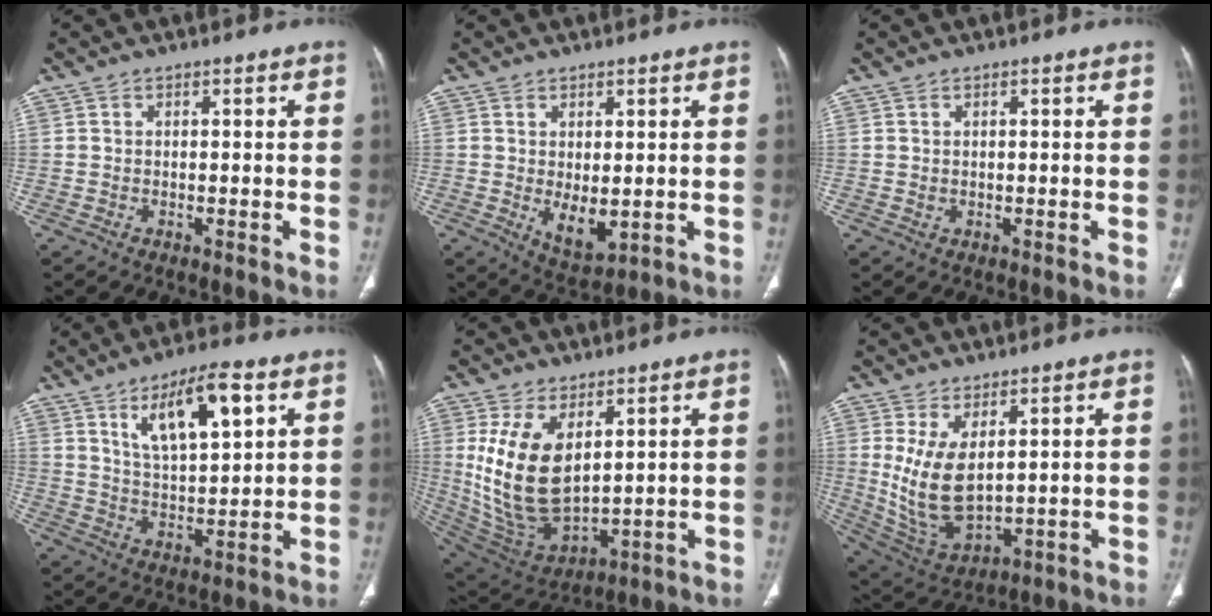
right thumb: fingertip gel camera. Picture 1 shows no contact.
{"total": 5.8, "force": [-0.2, 3.0, 5.0], "torque": [-0.071, -0.016, 0.014]}
{"total": 0.7, "force": [0.2, 0.5, 0.4], "torque": [-0.005, -0.002, 0.007]}
{"total": 12.9, "force": [5.9, 4.6, 10.6], "torque": [-0.160, -0.022, 0.107]}
{"total": 16.9, "force": [4.3, 9.5, 13.3], "torque": [-0.247, -0.027, 0.109]}
{"total": 11.9, "force": [2.4, 6.4, 9.8], "torque": [-0.182, -0.021, 0.072]}